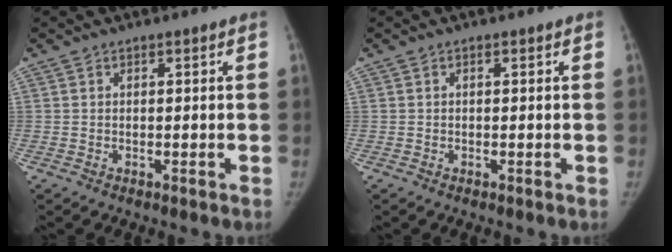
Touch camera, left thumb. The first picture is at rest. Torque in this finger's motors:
{"motor_torque": [0.02, 0.02, -0.04, -0.04, 0.00]}